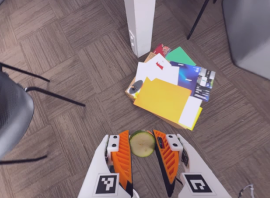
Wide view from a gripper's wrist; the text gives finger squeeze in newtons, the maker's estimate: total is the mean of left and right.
{"total": 9.1, "left": 9.2, "right": 9.1}